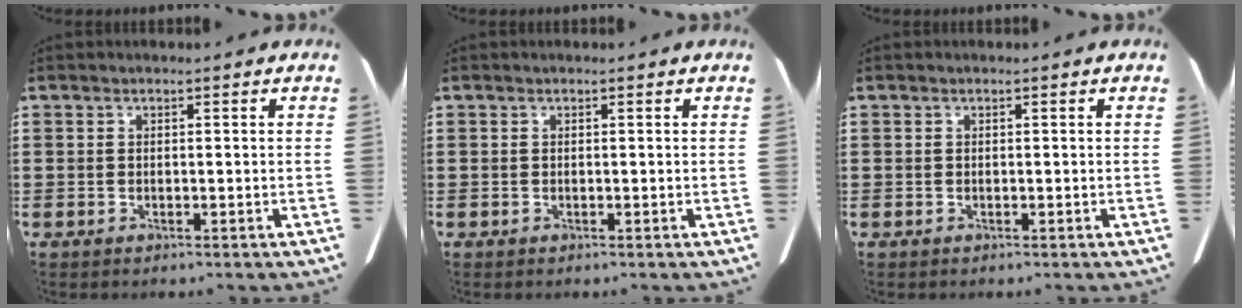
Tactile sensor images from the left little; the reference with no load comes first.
{"total": 0.0}
{"total": 0.0}